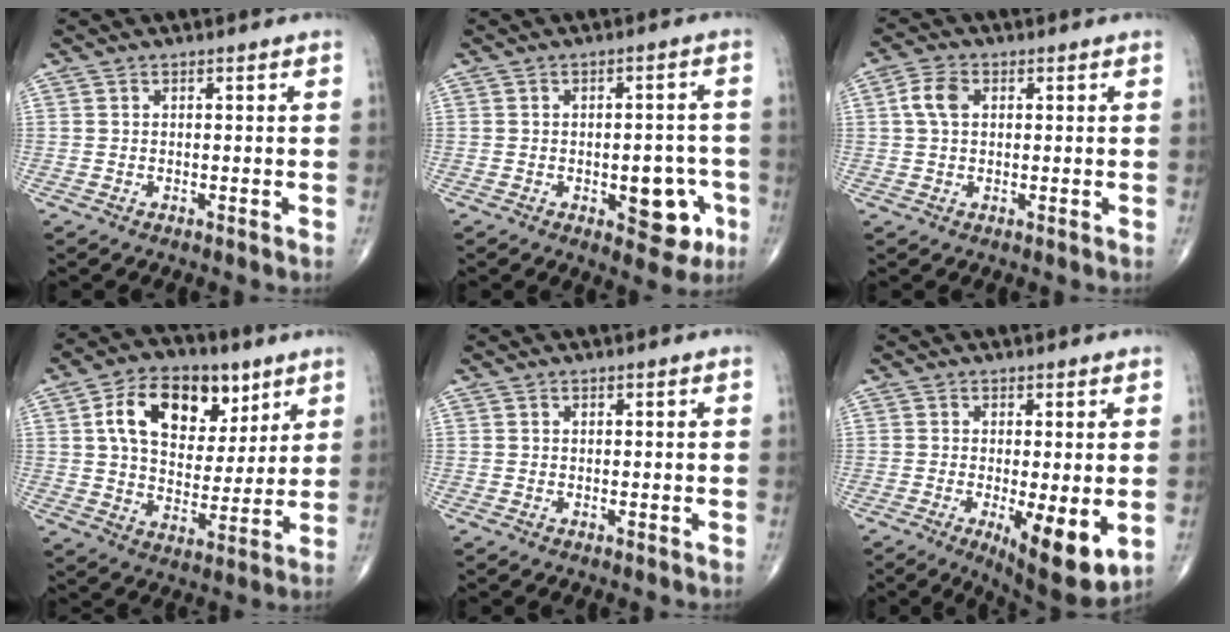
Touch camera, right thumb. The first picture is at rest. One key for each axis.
{"total": 9.1, "fx": -3.0, "fy": 4.5, "fz": 7.2, "tx": -0.059, "ty": 0.018, "tz": -0.028}
{"total": 4.4, "fx": 0.9, "fy": 2.9, "fz": 3.2, "tx": -0.070, "ty": 0.009, "tz": 0.014}
{"total": 17.3, "fx": 7.0, "fy": 11.0, "fz": 11.3, "tx": -0.149, "ty": -0.016, "tz": 0.120}
{"total": 0.0}
{"total": 10.3, "fx": -2.4, "fy": 3.1, "fz": 9.6, "tx": -0.140, "ty": -0.027, "tz": -0.029}